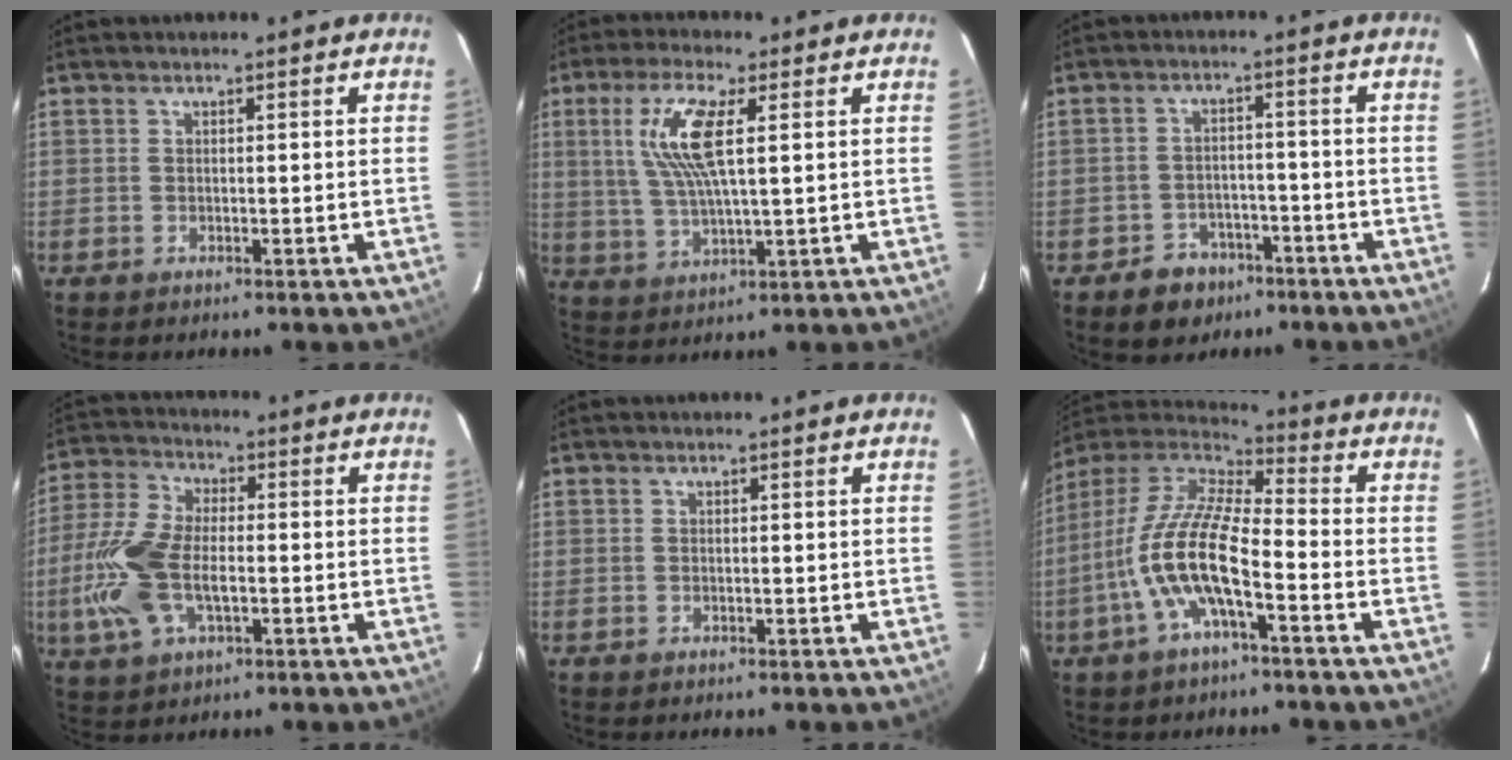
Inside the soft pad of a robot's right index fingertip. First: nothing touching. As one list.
[{"total": 10.6, "force": [3.0, 2.4, 9.9], "torque": [-0.205, 0.006, 0.063]}, {"total": 6.9, "force": [-4.5, 5.0, 1.6], "torque": [-0.050, 0.020, -0.054]}, {"total": 13.7, "force": [-2.7, 7.1, 11.4], "torque": [-0.261, 0.005, -0.053]}, {"total": 0.0}, {"total": 14.4, "force": [-5.2, 4.0, 12.8], "torque": [-0.261, -0.001, -0.107]}]